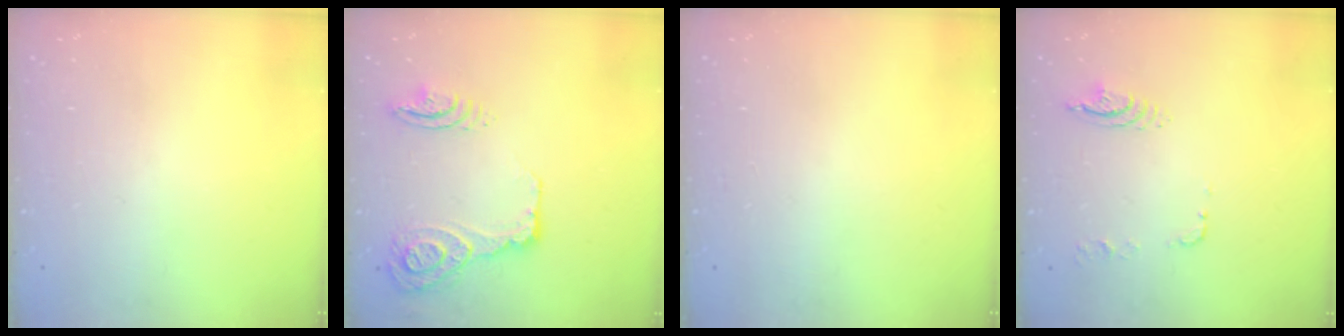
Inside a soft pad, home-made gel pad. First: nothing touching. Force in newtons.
{"total": 30.8, "press": 21.2, "slide": 22.4}
{"total": 0.0}
{"total": 8.3, "press": 8.3, "slide": 0.8}